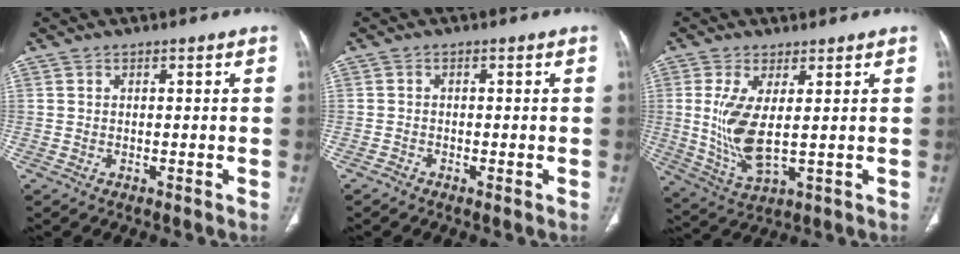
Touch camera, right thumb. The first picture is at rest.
{"total": 0.9, "force": [-0.8, 0.3, 0.4], "torque": [-0.008, -0.001, -0.018]}
{"total": 9.5, "force": [1.0, 3.2, 8.9], "torque": [-0.198, -0.022, 0.031]}